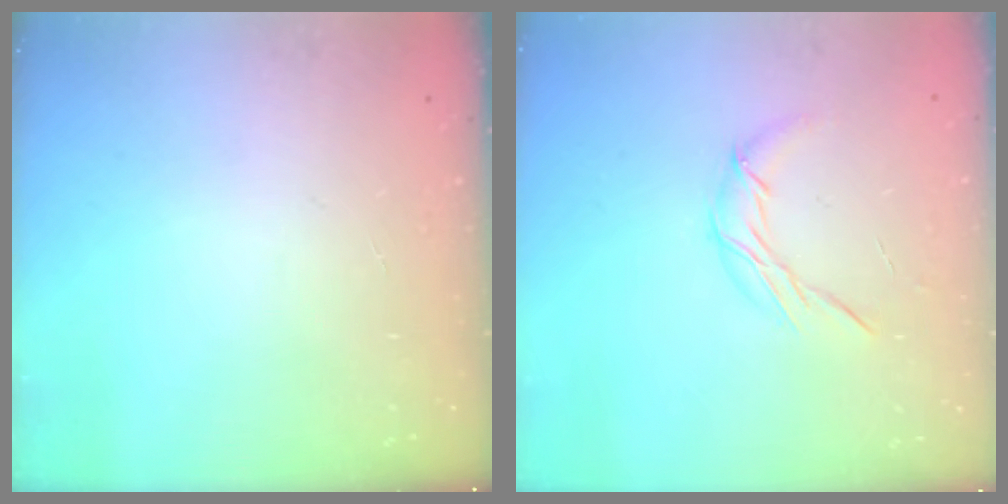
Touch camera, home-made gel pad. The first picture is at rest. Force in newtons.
{"total": 6.9, "press": 6.9, "slide": 0.4}